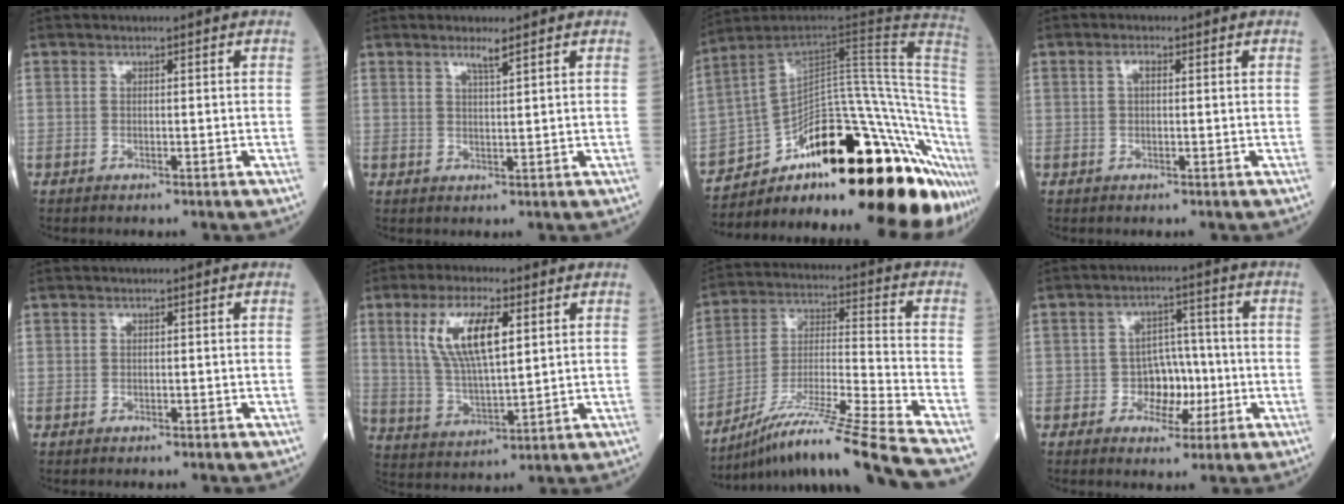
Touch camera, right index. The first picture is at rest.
{"total": 2.1, "force": [1.5, -0.3, 1.4], "torque": [-0.026, -0.003, 0.028]}
{"total": 30.1, "force": [-15.5, 5.8, 25.2], "torque": [-0.248, 0.038, -0.221]}
{"total": 1.4, "force": [0.4, 0.6, 1.3], "torque": [-0.024, 0.007, 0.007]}
{"total": 0.0}
{"total": 11.1, "force": [4.1, 3.1, 9.8], "torque": [-0.205, 0.008, 0.084]}
{"total": 19.9, "force": [-16.3, -2.7, 11.0], "torque": [-0.189, -0.027, -0.288]}
{"total": 5.5, "force": [-1.3, 4.2, 3.3], "torque": [-0.044, 0.015, -0.017]}